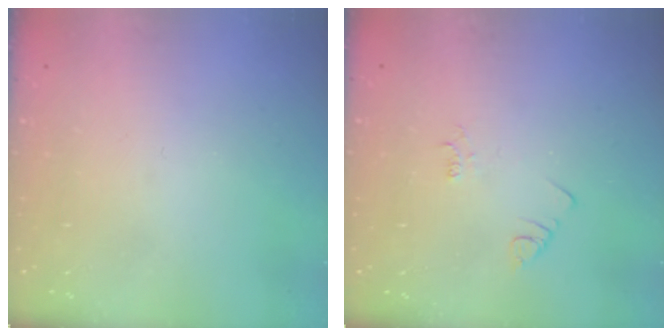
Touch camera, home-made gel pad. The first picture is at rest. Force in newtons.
{"total": 1.9, "press": 1.9, "slide": 0.3}